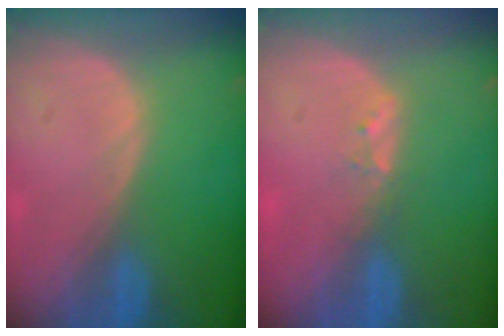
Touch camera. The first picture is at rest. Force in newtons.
{"total": 1.7, "press": 1.5, "slide": 0.9}